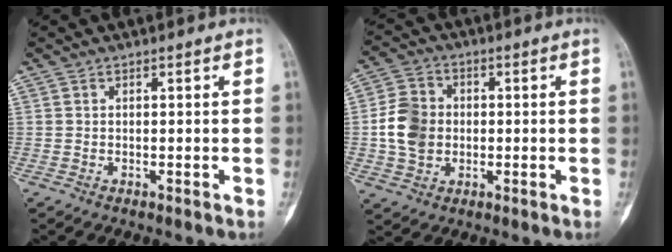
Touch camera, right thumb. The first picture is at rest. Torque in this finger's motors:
{"motor_torque": [0.15, 0.11, 0.16, -0.13, 0.07]}